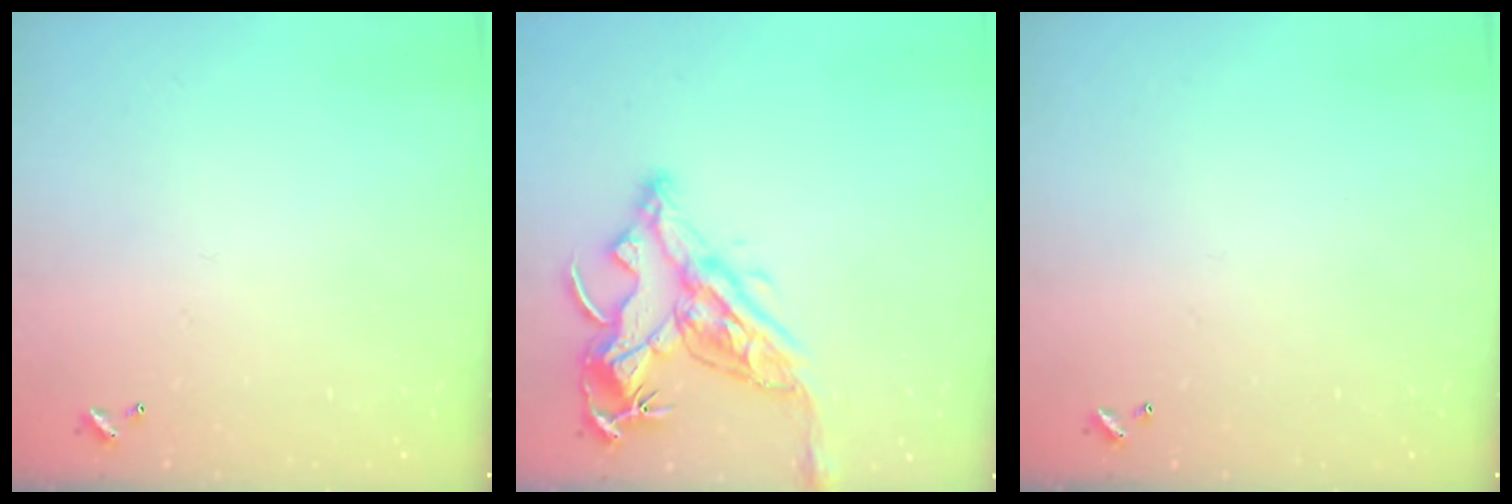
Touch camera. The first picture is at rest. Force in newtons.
{"total": 16.2, "press": 16.1, "slide": 2.1}
{"total": 0.0}